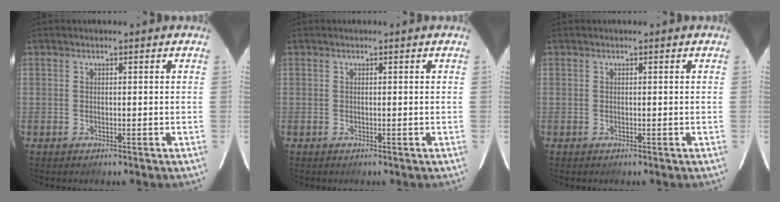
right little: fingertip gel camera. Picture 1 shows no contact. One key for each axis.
{"total": 0.0}
{"total": 0.0}